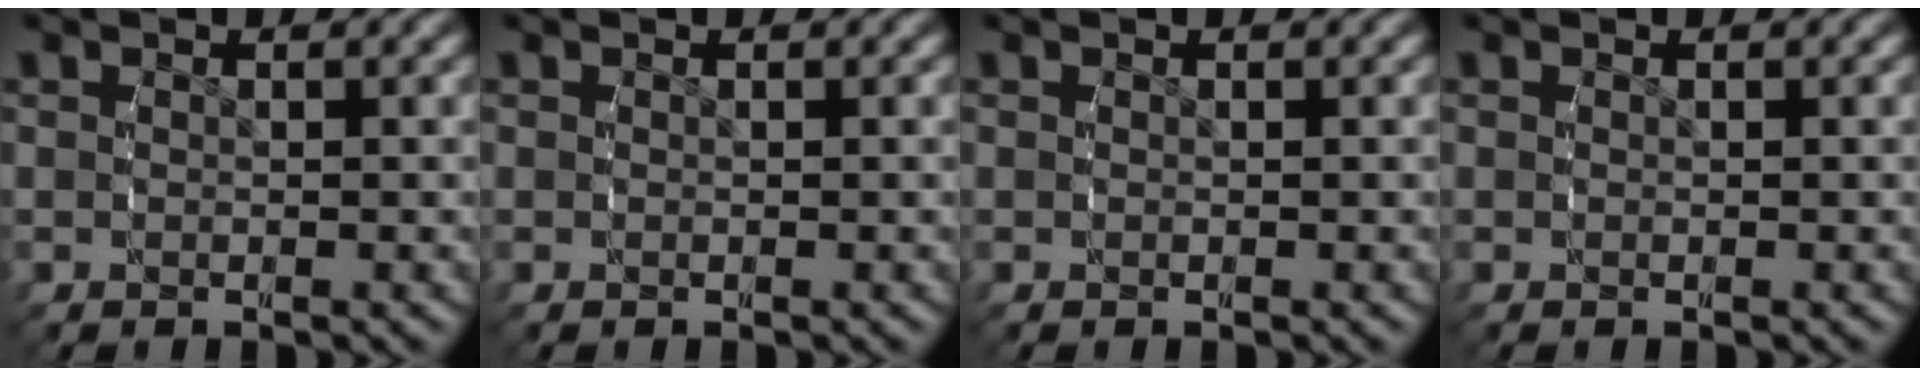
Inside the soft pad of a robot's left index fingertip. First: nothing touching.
{"total": 0.0}
{"total": 0.0}
{"total": 0.0}